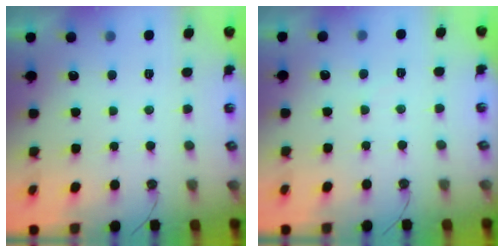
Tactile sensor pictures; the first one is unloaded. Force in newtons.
{"total": 4.1, "press": 4.0, "slide": 0.7}